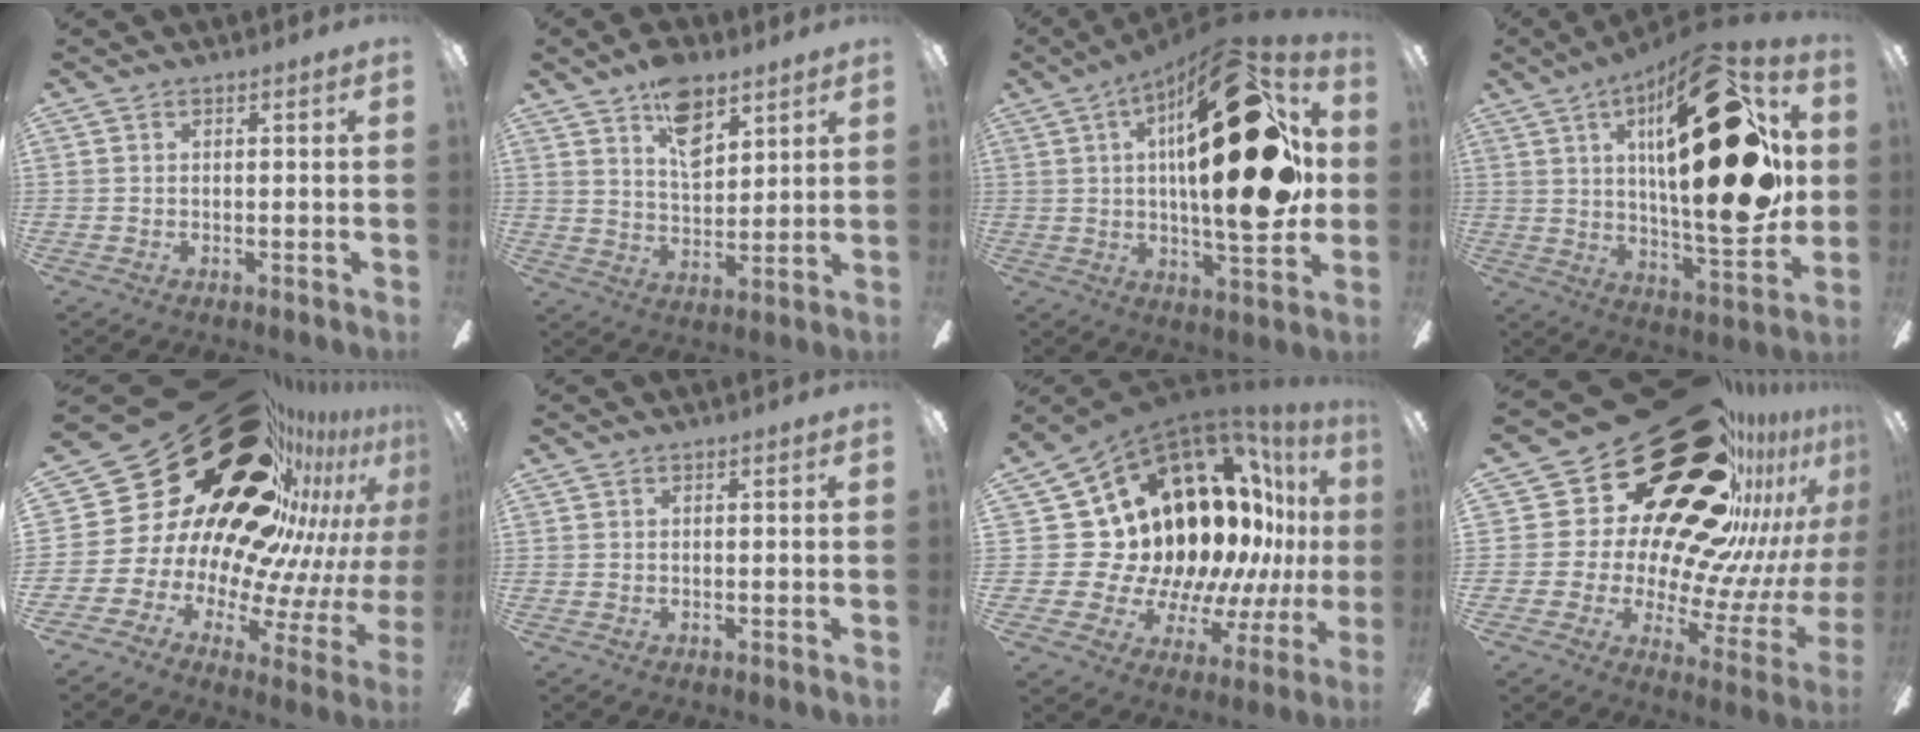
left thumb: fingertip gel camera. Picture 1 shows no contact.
{"total": 10.8, "force": [6.6, 5.6, 6.5], "torque": [-0.092, -0.026, 0.117]}
{"total": 31.8, "force": [6.6, 11.5, 29.0], "torque": [-0.436, -0.029, 0.099]}
{"total": 34.2, "force": [8.9, 13.0, 30.3], "torque": [-0.464, -0.045, 0.139]}
{"total": 37.1, "force": [22.1, 19.9, 22.2], "torque": [-0.304, -0.216, 0.455]}
{"total": 0.0}
{"total": 23.0, "force": [7.0, 17.0, 13.9], "torque": [-0.198, -0.122, 0.193]}
{"total": 36.0, "force": [23.1, 17.7, 21.2], "torque": [-0.273, -0.195, 0.456]}